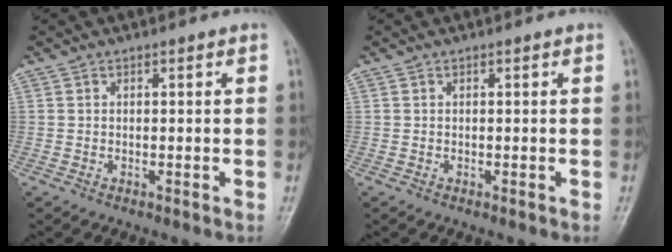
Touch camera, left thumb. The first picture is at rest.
{"total": 0.0}